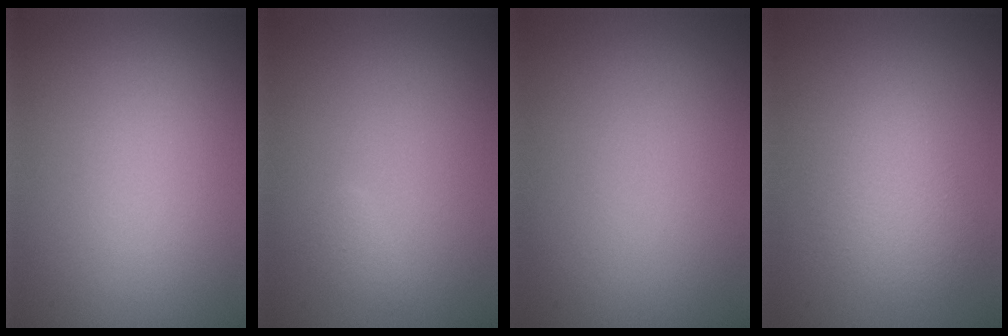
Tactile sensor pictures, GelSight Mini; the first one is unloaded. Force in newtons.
{"total": 0.7, "press": 0.7, "slide": 0.1}
{"total": 0.0}
{"total": 3.0, "press": 3.0, "slide": 0.1}